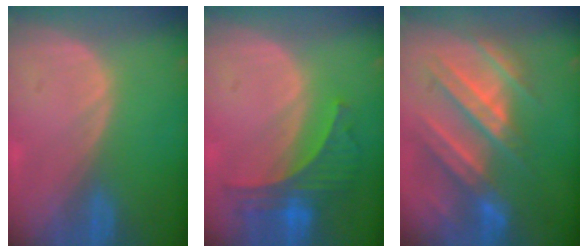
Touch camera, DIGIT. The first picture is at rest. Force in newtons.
{"total": 6.8, "press": 6.3, "slide": 2.5}
{"total": 10.1, "press": 9.6, "slide": 3.3}